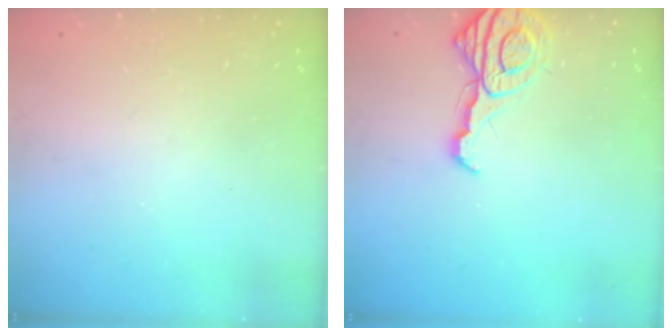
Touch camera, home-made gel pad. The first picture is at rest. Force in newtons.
{"total": 11.1, "press": 11.1, "slide": 1.2}